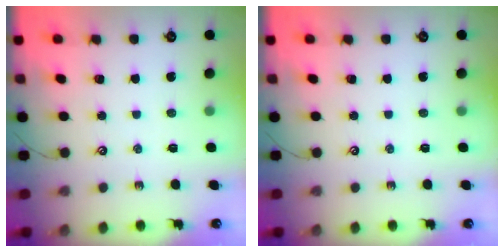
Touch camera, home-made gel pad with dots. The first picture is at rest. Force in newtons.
{"total": 0.0}